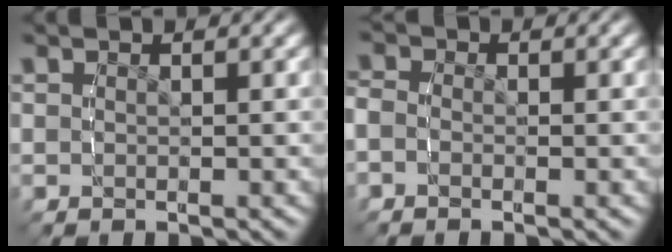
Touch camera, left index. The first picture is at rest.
{"total": 2.7, "force": [-0.5, 2.4, 1.1], "torque": [-0.032, 0.003, -0.022]}